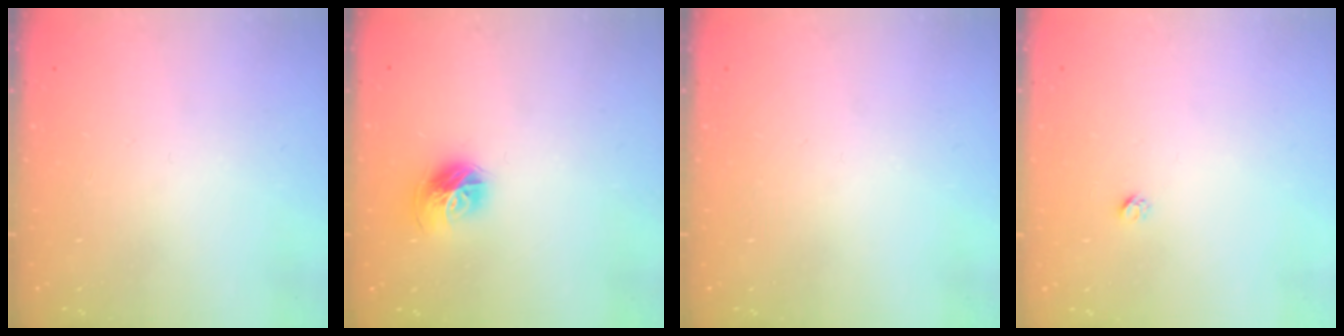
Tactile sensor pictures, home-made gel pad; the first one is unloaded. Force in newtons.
{"total": 10.0, "press": 9.9, "slide": 1.2}
{"total": 0.0}
{"total": 1.9, "press": 1.9, "slide": 0.1}